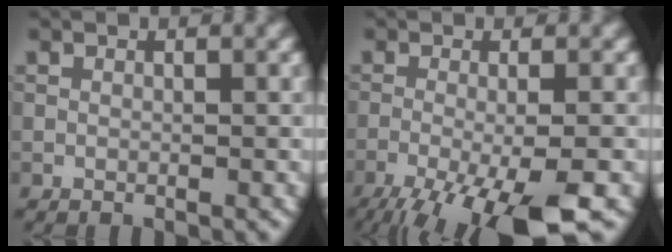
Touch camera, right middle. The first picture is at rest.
{"total": 9.3, "force": [-5.2, 2.2, 7.4], "torque": [-0.119, -0.016, -0.090]}